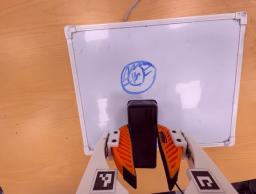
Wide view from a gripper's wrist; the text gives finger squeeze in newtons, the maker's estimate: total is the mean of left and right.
{"total": 11.1, "left": 8.7, "right": 13.6}